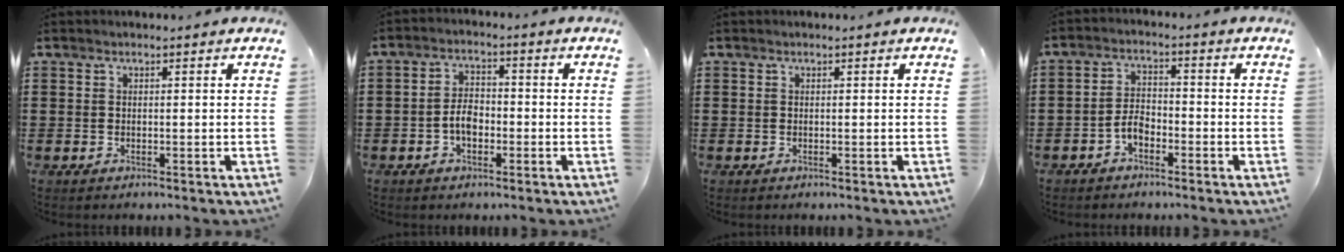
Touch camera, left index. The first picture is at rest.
{"total": 3.9, "force": [-1.3, 2.2, 3.0], "torque": [-0.069, 0.002, -0.028]}
{"total": 0.0}
{"total": 3.4, "force": [-2.1, 1.6, 2.2], "torque": [-0.055, 0.003, -0.046]}